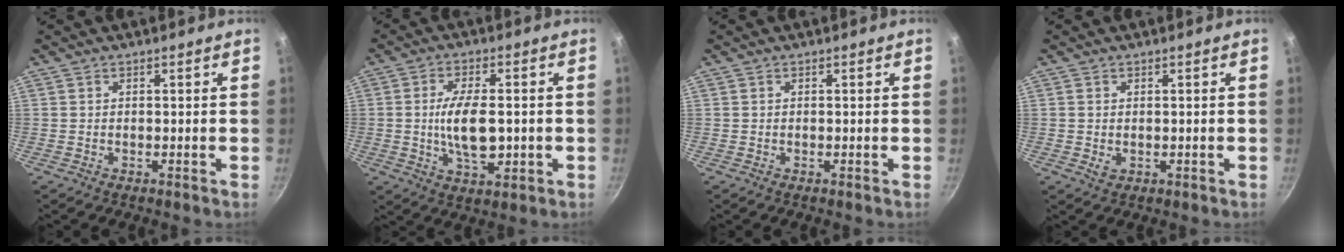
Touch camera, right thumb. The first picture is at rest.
{"total": 10.0, "force": [-0.6, 4.8, 8.8], "torque": [-0.145, 0.005, -0.008]}
{"total": 0.0}
{"total": 1.7, "force": [0.1, 1.2, 1.1], "torque": [-0.017, -0.005, 0.004]}